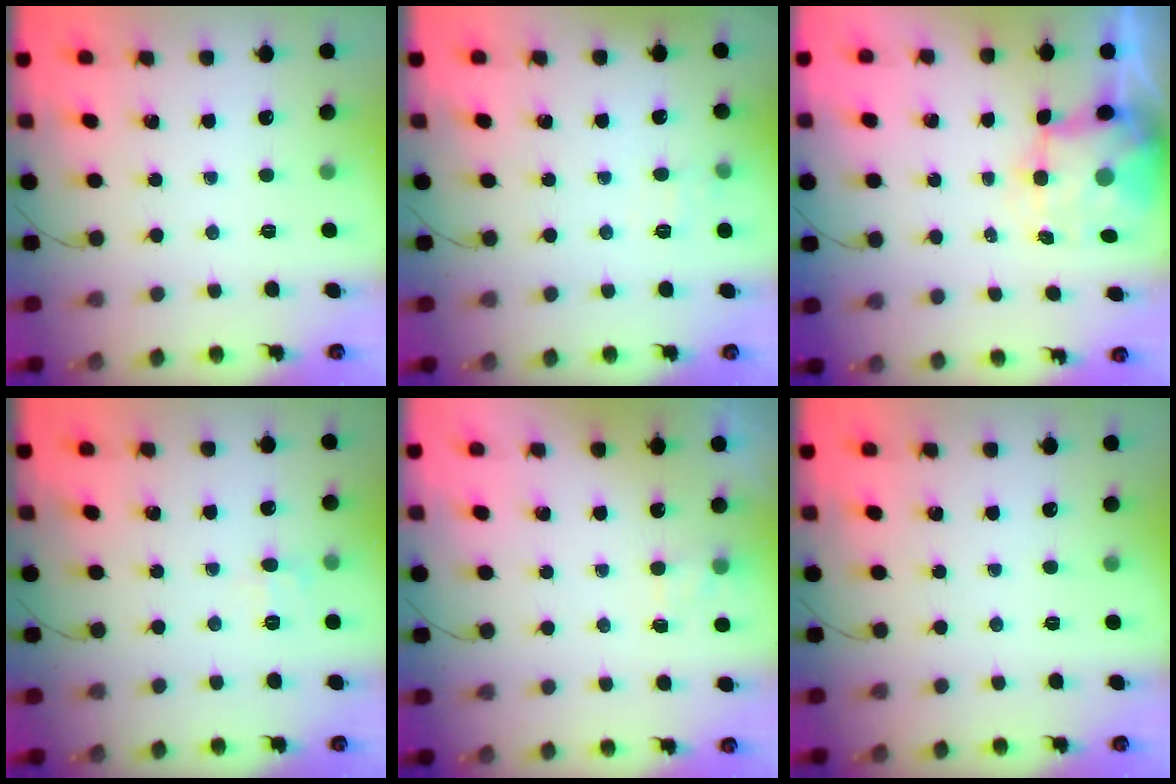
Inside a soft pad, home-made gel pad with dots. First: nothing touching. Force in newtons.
{"total": 6.9, "press": 6.7, "slide": 1.6}
{"total": 5.5, "press": 5.2, "slide": 1.9}
{"total": 6.1, "press": 5.9, "slide": 1.7}
{"total": 2.5, "press": 1.9, "slide": 1.6}
{"total": 0.0}